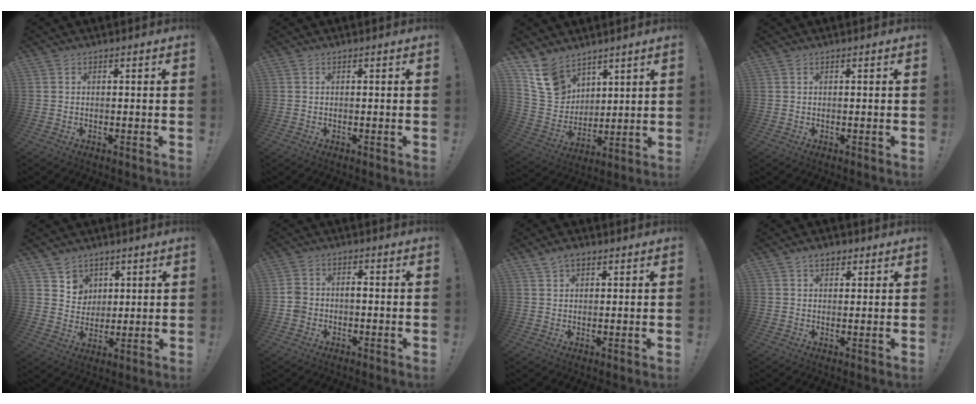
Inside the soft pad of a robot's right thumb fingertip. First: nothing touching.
{"total": 0.0}
{"total": 12.8, "force": [9.3, 8.0, 3.8], "torque": [-0.086, -0.057, 0.188]}
{"total": 0.0}
{"total": 6.7, "force": [4.1, 5.3, 0.2], "torque": [-0.011, -0.037, 0.081]}
{"total": 4.0, "force": [-1.6, 3.2, 1.8], "torque": [-0.027, 0.014, -0.028]}
{"total": 3.8, "force": [2.5, 2.2, 1.9], "torque": [-0.028, -0.009, 0.045]}
{"total": 3.9, "force": [2.3, 2.5, 1.9], "torque": [-0.024, -0.007, 0.040]}